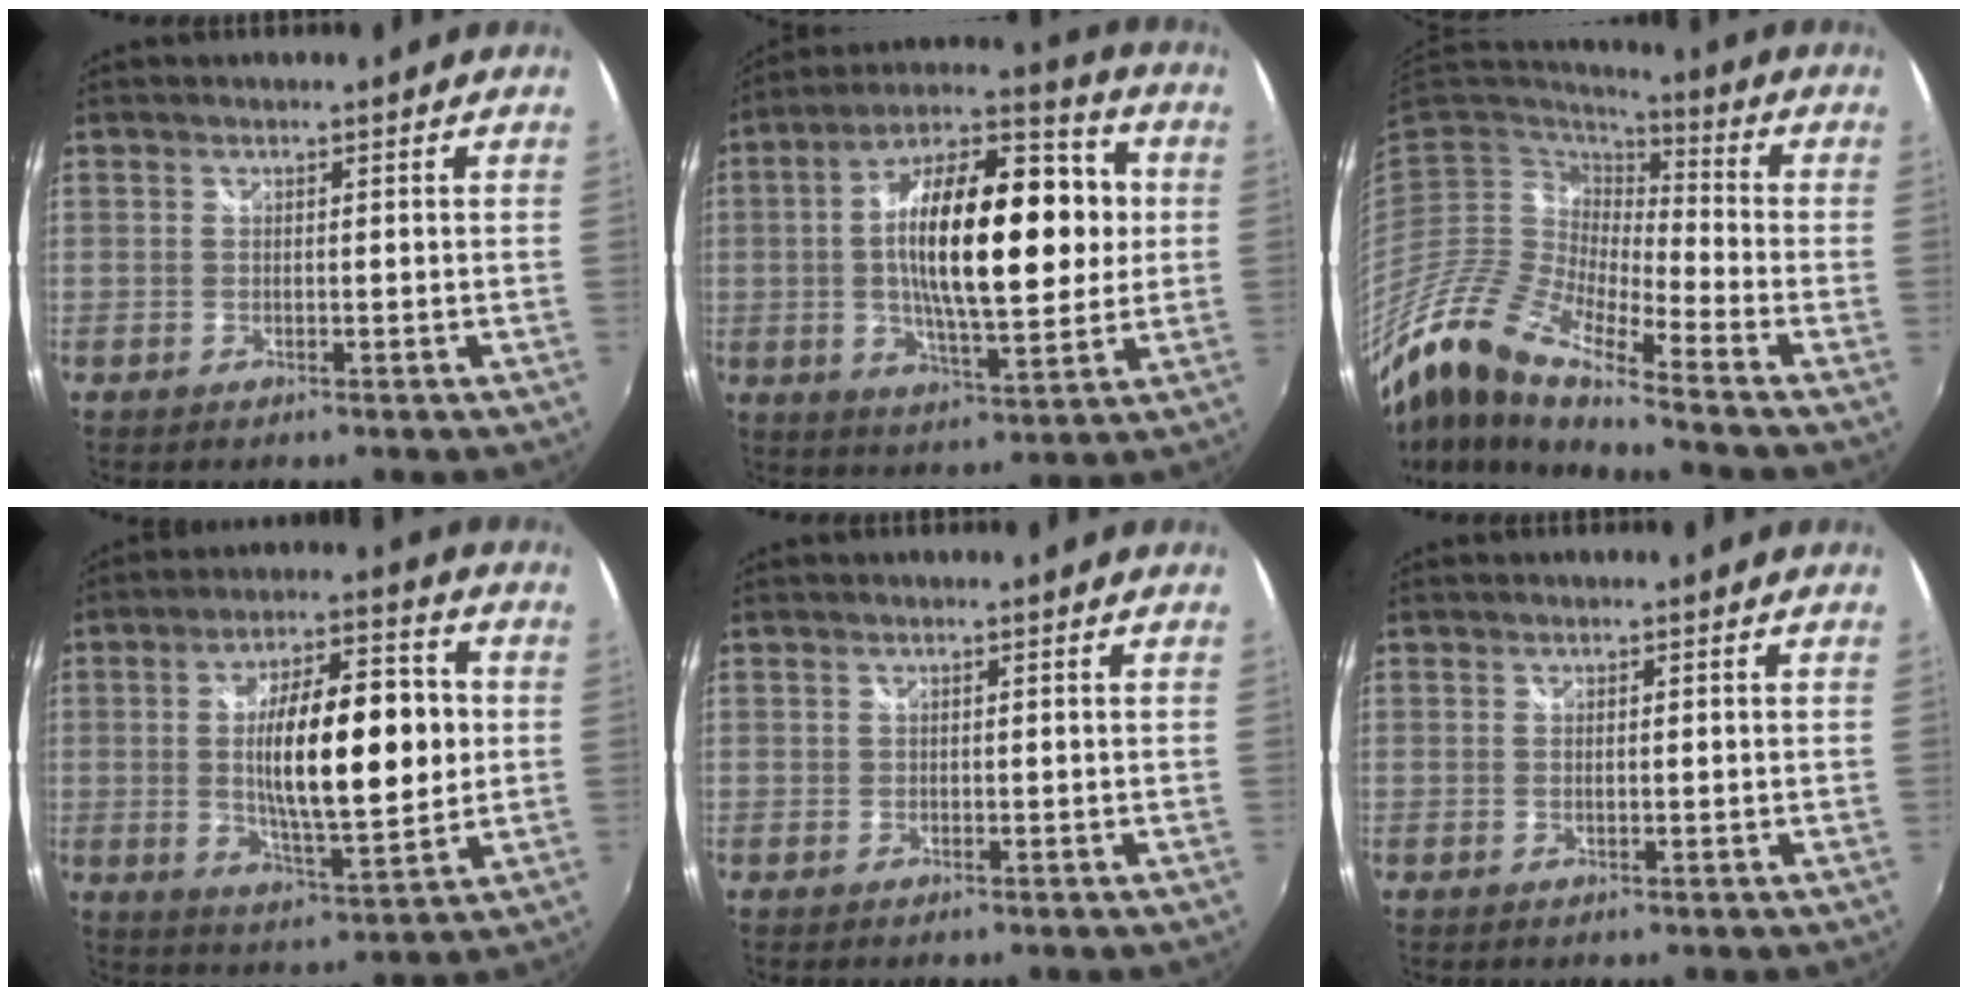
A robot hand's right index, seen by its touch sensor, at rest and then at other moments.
{"total": 22.8, "force": [1.5, 9.0, 20.9], "torque": [-0.364, 0.026, 0.019]}
{"total": 15.3, "force": [-11.1, 2.3, 10.2], "torque": [-0.182, -0.023, -0.230]}
{"total": 17.8, "force": [0.6, 5.4, 16.9], "torque": [-0.281, 0.005, 0.015]}
{"total": 0.0}
{"total": 0.6, "force": [0.2, 0.3, 0.5], "torque": [-0.008, 0.000, 0.003]}